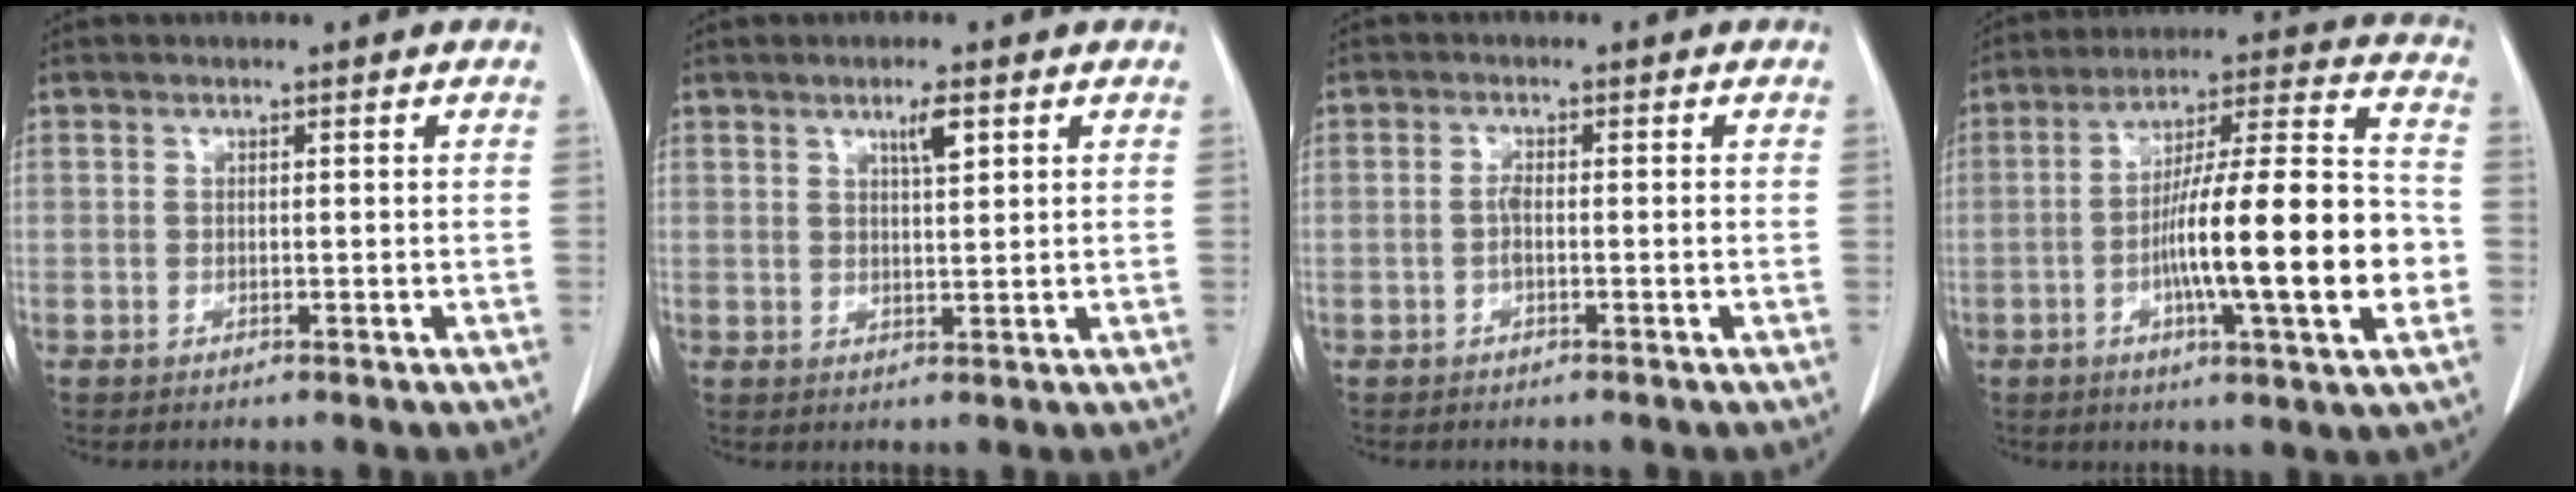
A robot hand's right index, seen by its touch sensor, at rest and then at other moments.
{"total": 3.1, "force": [1.6, 0.4, 2.6], "torque": [-0.046, -0.003, 0.026]}
{"total": 1.7, "force": [-0.4, 0.3, 1.6], "torque": [-0.028, 0.003, -0.005]}
{"total": 19.6, "force": [-4.0, 1.3, 19.1], "torque": [-0.299, 0.009, -0.060]}